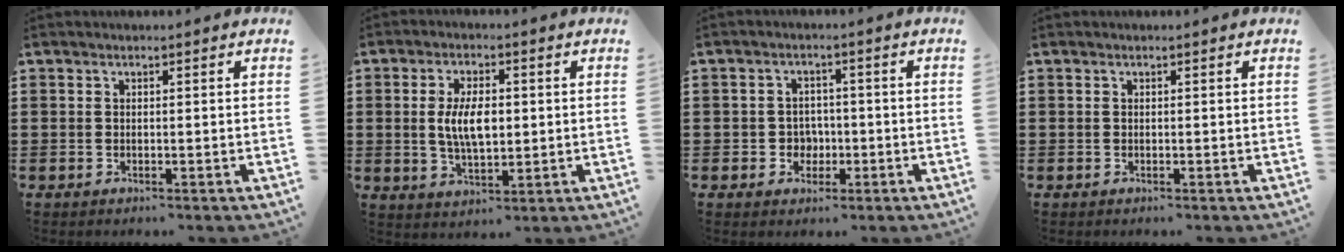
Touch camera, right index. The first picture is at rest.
{"total": 6.8, "force": [0.4, 3.1, 6.1], "torque": [-0.117, 0.002, 0.002]}
{"total": 3.1, "force": [-0.9, 2.9, 1.0], "torque": [-0.029, 0.005, -0.021]}
{"total": 0.0}